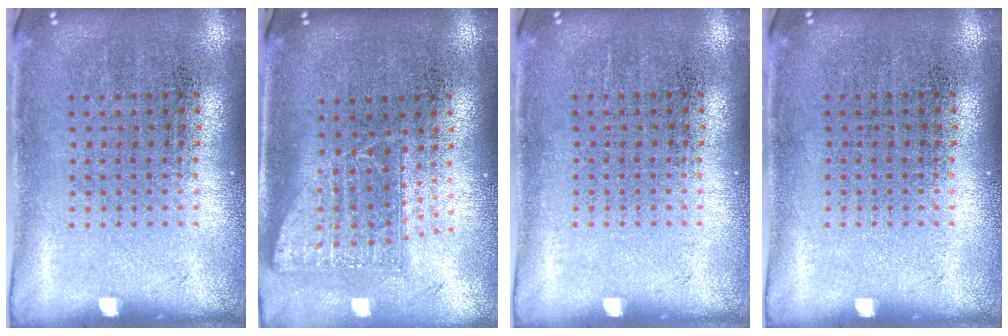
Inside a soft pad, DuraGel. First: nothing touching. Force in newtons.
{"total": 1.7, "press": 1.3, "slide": 1.1}
{"total": 0.0}
{"total": 0.0}